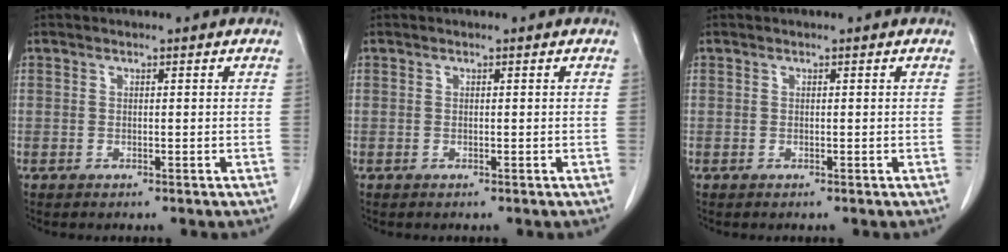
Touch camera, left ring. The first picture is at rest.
{"total": 0.0}
{"total": 0.0}